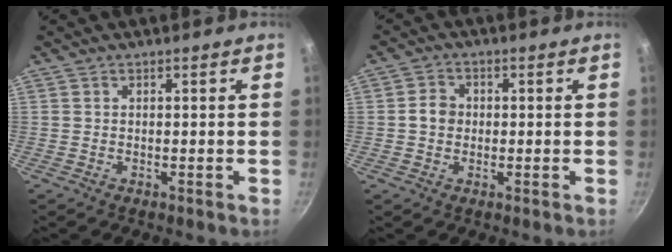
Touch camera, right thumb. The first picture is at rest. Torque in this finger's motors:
{"motor_torque": [0.90, 0.97, 0.54, -0.39, 0.00]}